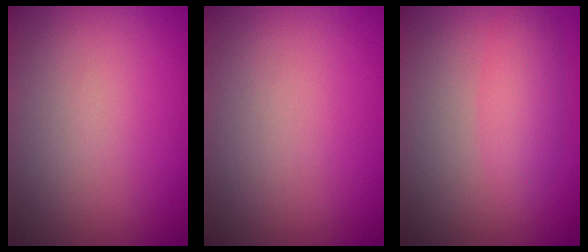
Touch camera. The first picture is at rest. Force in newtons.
{"total": 0.0}
{"total": 2.4, "press": 2.4, "slide": 0.3}